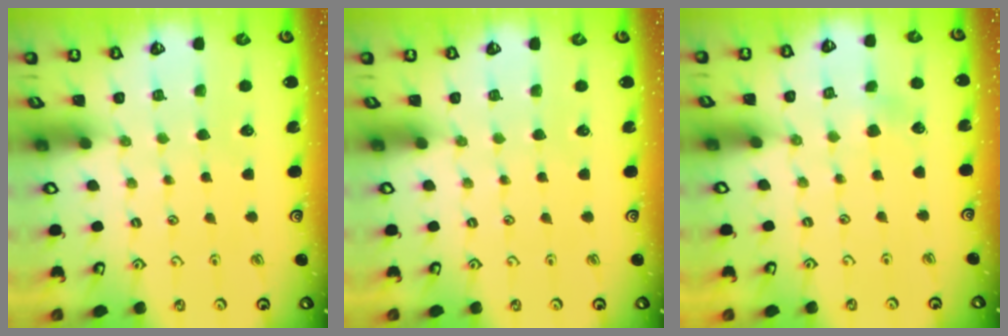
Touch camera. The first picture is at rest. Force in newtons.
{"total": 0.0}
{"total": 3.4, "press": 3.4, "slide": 0.3}